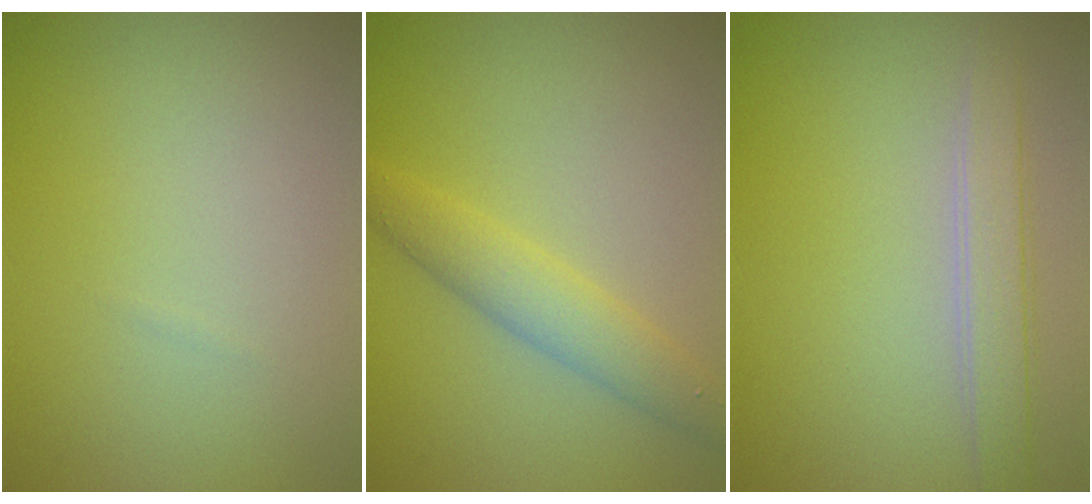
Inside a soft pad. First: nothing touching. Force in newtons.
{"total": 3.0, "press": 3.0, "slide": 0.1}
{"total": 2.6, "press": 2.6, "slide": 0.2}